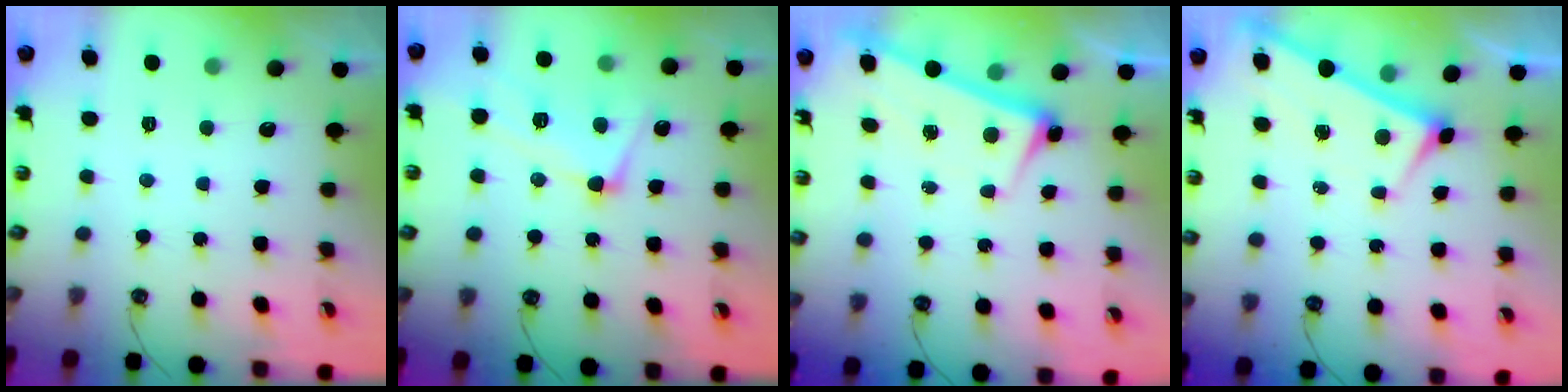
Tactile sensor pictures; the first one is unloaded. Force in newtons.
{"total": 3.5, "press": 3.2, "slide": 1.2}
{"total": 2.6, "press": 2.5, "slide": 0.7}
{"total": 2.8, "press": 2.8, "slide": 0.4}